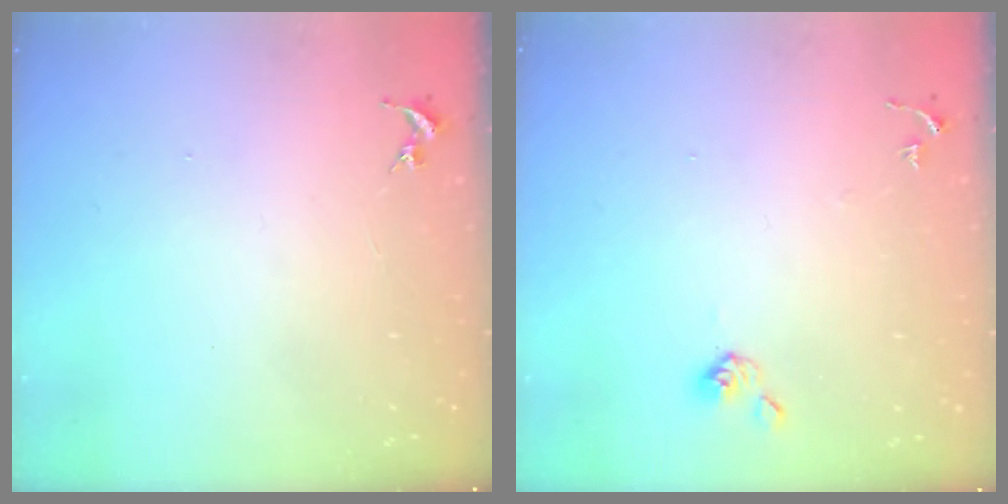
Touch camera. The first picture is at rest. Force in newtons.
{"total": 6.4, "press": 6.4, "slide": 0.6}